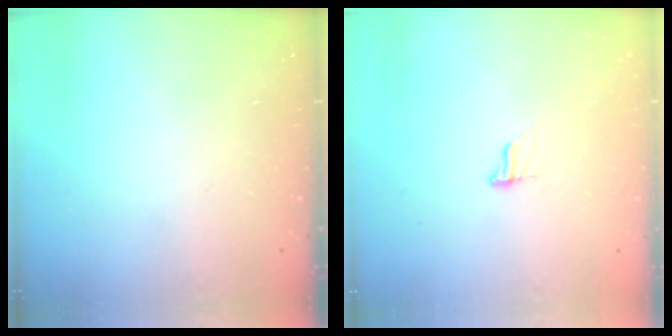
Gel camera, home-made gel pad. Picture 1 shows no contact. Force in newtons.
{"total": 7.4, "press": 7.4, "slide": 0.8}